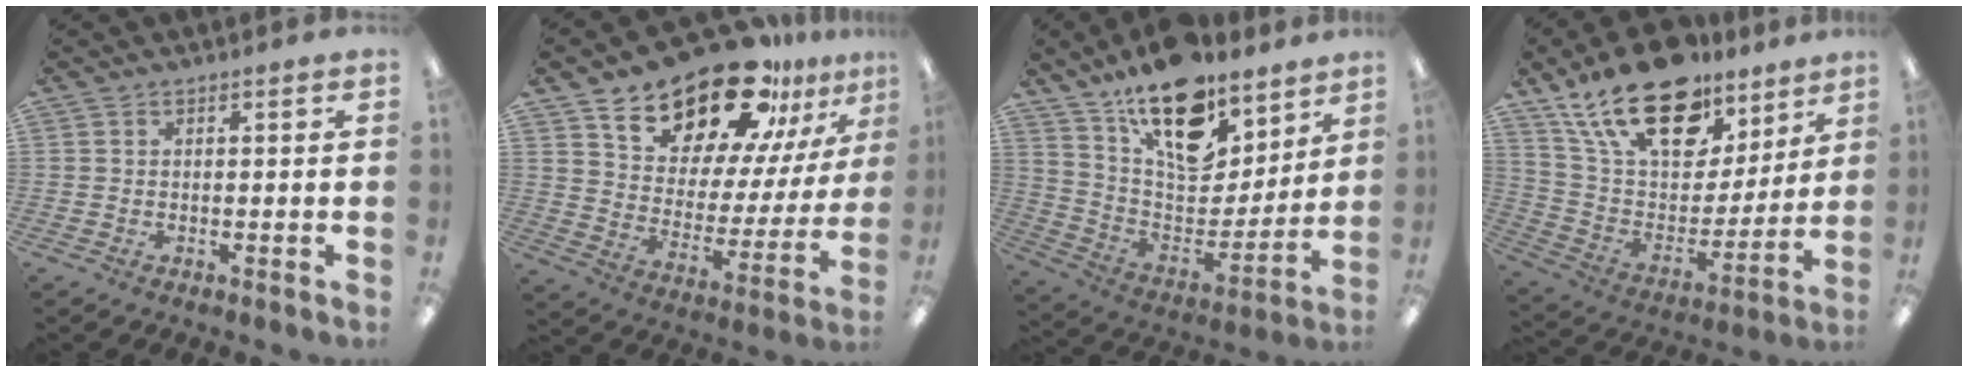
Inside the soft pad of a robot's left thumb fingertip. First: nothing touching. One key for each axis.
{"total": 23.1, "fx": 19.0, "fy": 9.3, "fz": 9.3, "tx": -0.154, "ty": -0.138, "tz": 0.332}
{"total": 20.3, "fx": 13.9, "fy": 10.5, "fz": 10.4, "tx": -0.161, "ty": -0.099, "tz": 0.250}
{"total": 22.6, "fx": 15.3, "fy": 11.3, "fz": 12.3, "tx": -0.230, "ty": -0.085, "tz": 0.275}